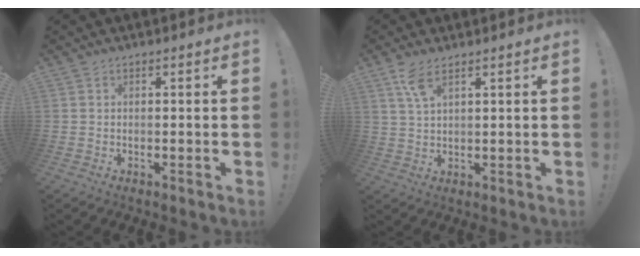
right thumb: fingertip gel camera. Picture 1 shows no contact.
{"total": 5.6, "force": [3.6, 1.6, 4.0], "torque": [-0.077, -0.013, 0.064]}